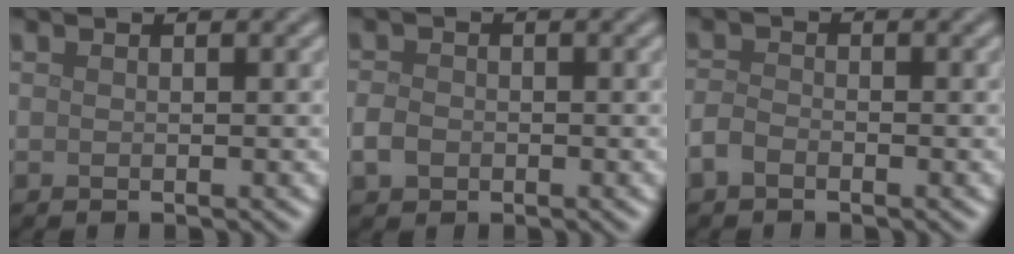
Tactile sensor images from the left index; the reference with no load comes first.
{"total": 1.7, "force": [-0.6, 1.4, 0.9], "torque": [-0.016, -0.002, -0.016]}
{"total": 1.4, "force": [-0.9, 0.7, 0.7], "torque": [-0.015, 0.002, -0.023]}